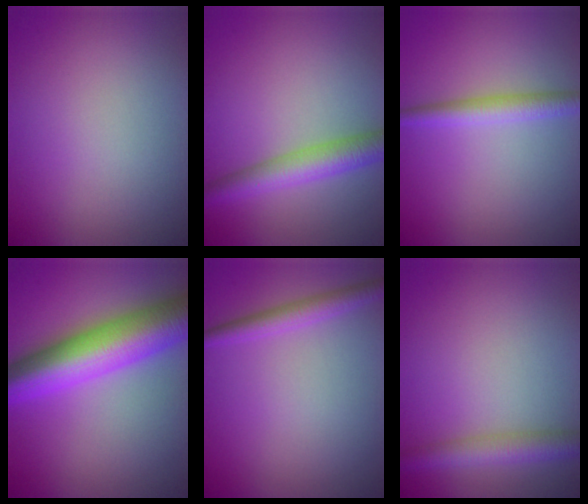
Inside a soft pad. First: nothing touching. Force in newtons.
{"total": 4.3, "press": 4.3, "slide": 0.1}
{"total": 2.7, "press": 2.7, "slide": 0.1}
{"total": 10.7, "press": 10.7, "slide": 0.1}
{"total": 2.3, "press": 2.3, "slide": 0.1}
{"total": 3.5, "press": 3.5, "slide": 0.1}